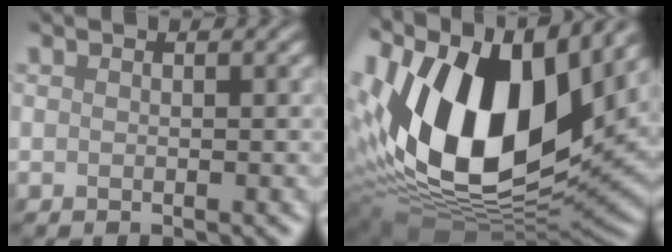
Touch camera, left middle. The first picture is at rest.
{"total": 17.3, "force": [4.2, 10.1, 13.5], "torque": [-0.264, -0.002, 0.065]}